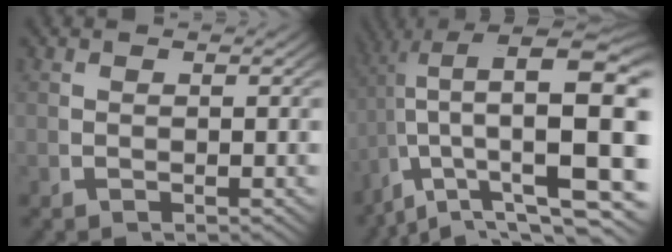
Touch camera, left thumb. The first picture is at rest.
{"total": 11.5, "force": [1.1, 4.6, 10.5], "torque": [-0.171, -0.001, 0.030]}